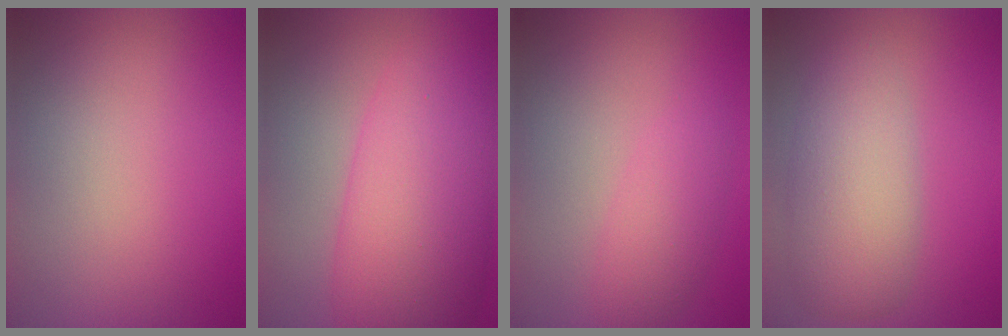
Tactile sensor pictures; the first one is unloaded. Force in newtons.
{"total": 9.8, "press": 9.8, "slide": 0.2}
{"total": 2.4, "press": 2.4, "slide": 0.1}
{"total": 5.5, "press": 5.5, "slide": 0.5}